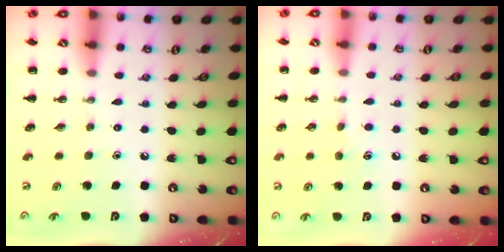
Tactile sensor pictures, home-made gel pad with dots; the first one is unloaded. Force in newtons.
{"total": 4.4, "press": 4.2, "slide": 1.5}